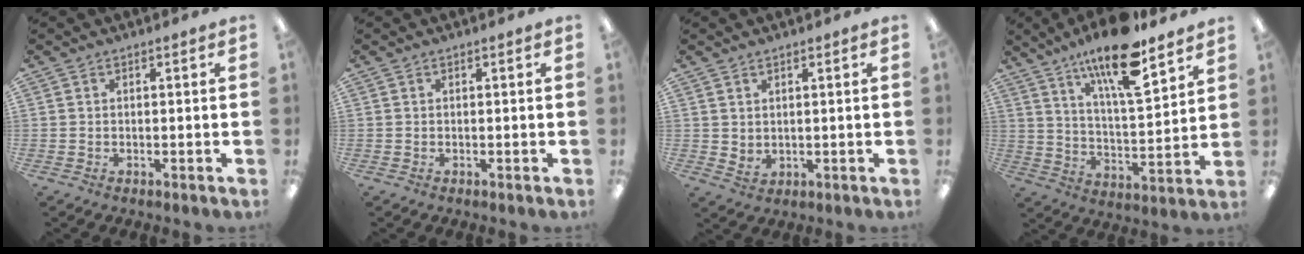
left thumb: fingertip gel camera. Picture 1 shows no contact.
{"total": 0.0}
{"total": 2.3, "force": [1.9, 1.3, 0.3], "torque": [-0.001, -0.009, 0.034]}
{"total": 17.4, "force": [12.5, 4.4, 11.3], "torque": [-0.192, -0.070, 0.204]}